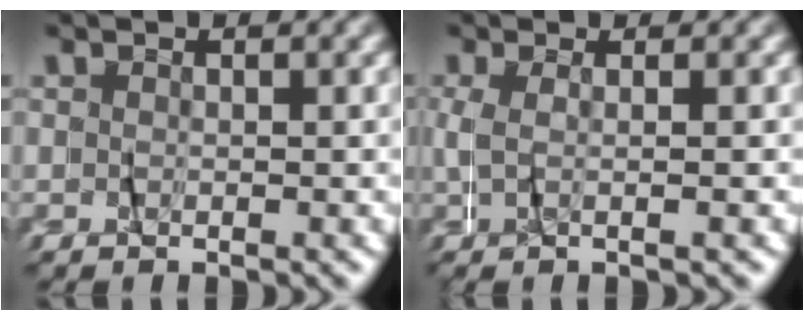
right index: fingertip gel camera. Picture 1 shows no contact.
{"total": 2.4, "force": [-1.8, -1.5, 0.7], "torque": [-0.022, -0.003, -0.028]}